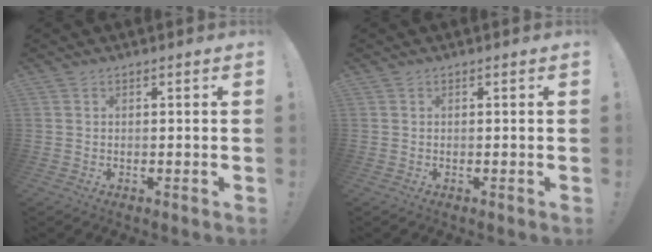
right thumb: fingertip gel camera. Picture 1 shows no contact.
{"total": 0.0}